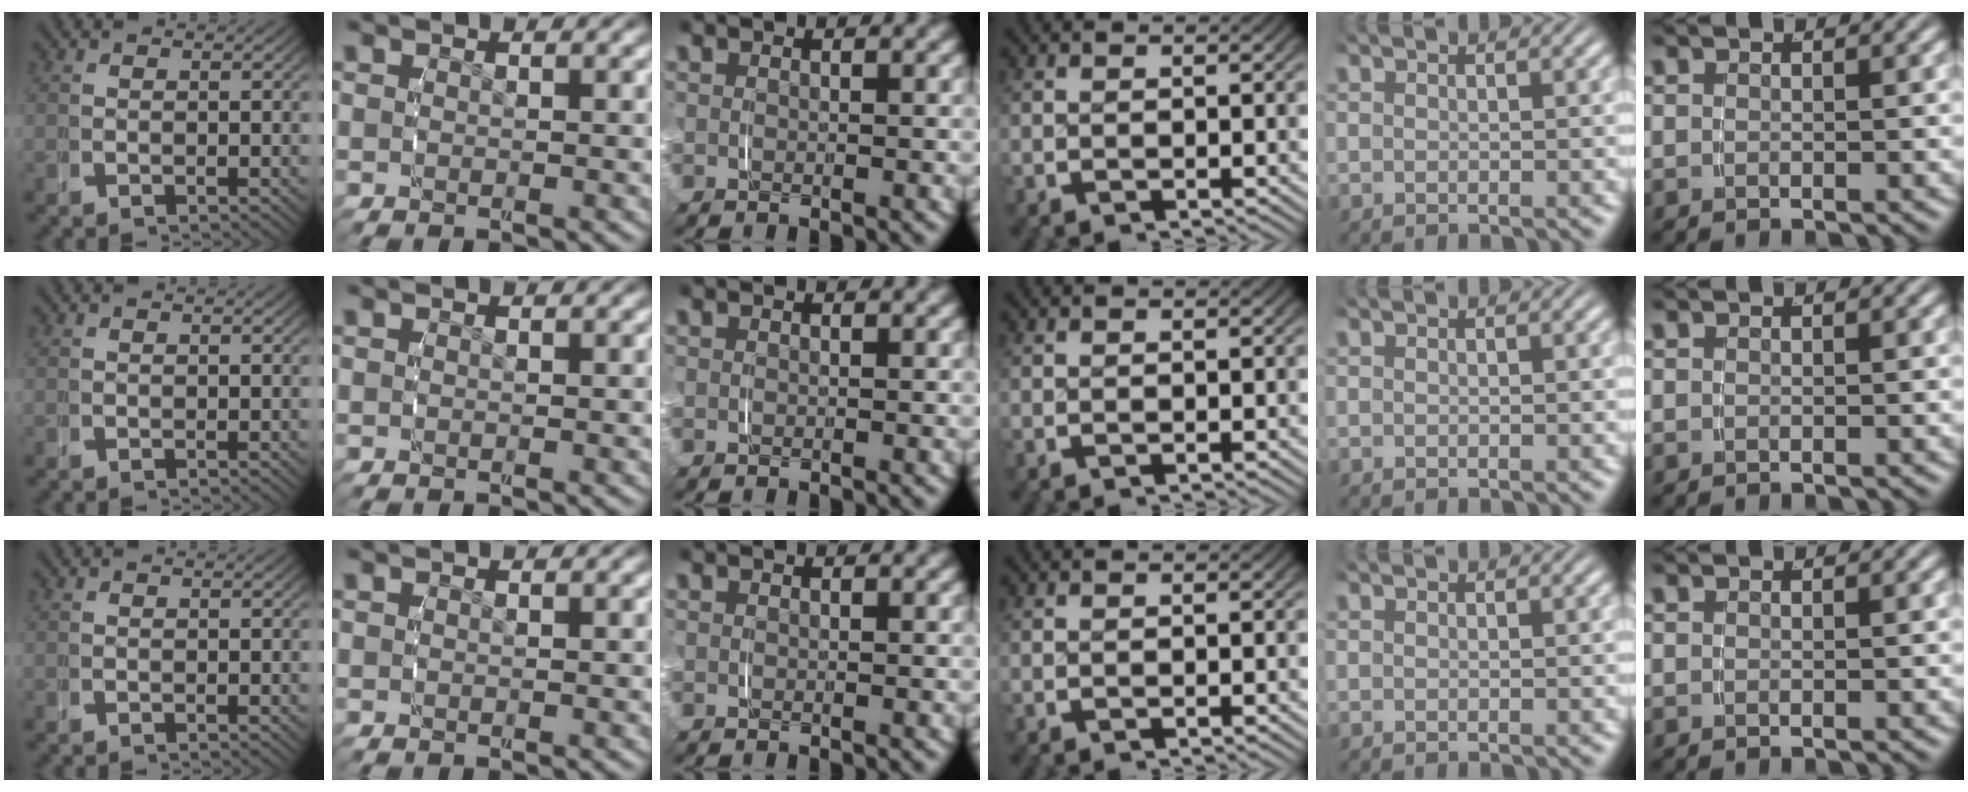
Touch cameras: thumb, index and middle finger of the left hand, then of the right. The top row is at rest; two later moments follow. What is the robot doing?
{"motion": "grasp_and_lifting", "object": "string"}